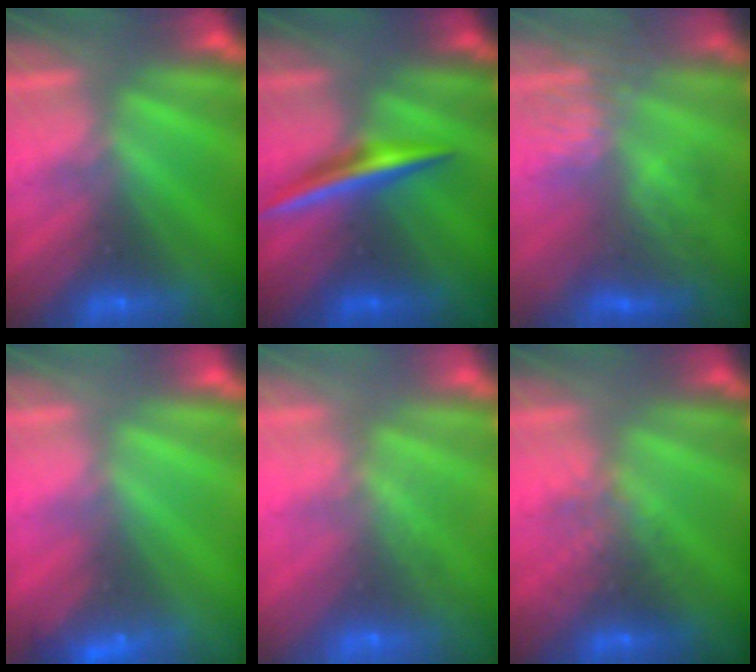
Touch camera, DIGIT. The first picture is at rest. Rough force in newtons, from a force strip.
{"total": 1.9}
{"total": 4.1}
{"total": 7.1}
{"total": 9.0}
{"total": 3.8}